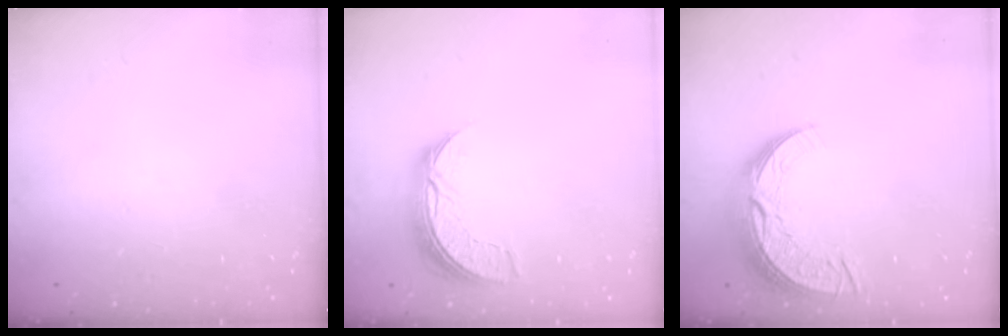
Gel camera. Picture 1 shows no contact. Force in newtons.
{"total": 8.2, "press": 8.1, "slide": 0.6}
{"total": 13.0, "press": 12.9, "slide": 1.0}